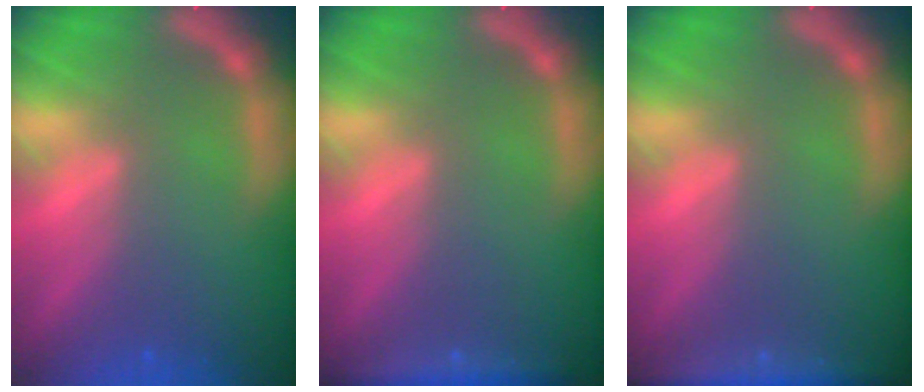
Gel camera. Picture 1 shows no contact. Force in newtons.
{"total": 3.0}
{"total": 4.5}